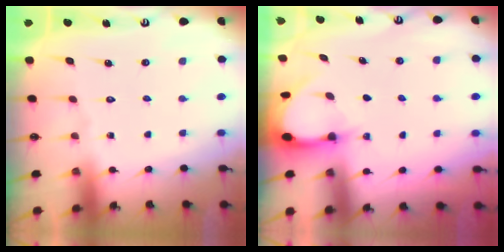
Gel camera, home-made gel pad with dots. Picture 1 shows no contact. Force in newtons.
{"total": 3.0, "press": 3.0, "slide": 0.3}